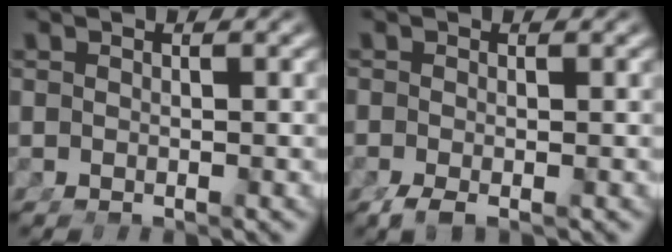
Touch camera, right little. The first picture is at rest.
{"total": 1.4, "force": [-1.1, 0.1, 0.8], "torque": [-0.017, -0.011, -0.012]}